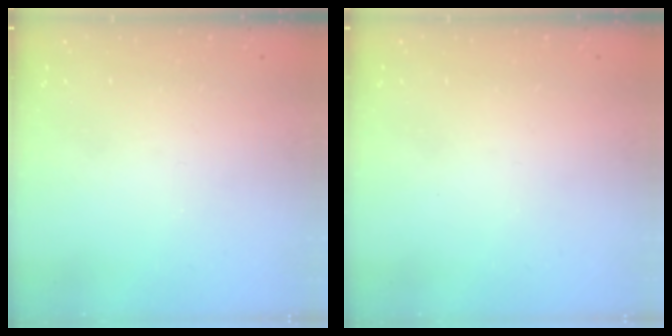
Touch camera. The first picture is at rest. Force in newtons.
{"total": 0.0}